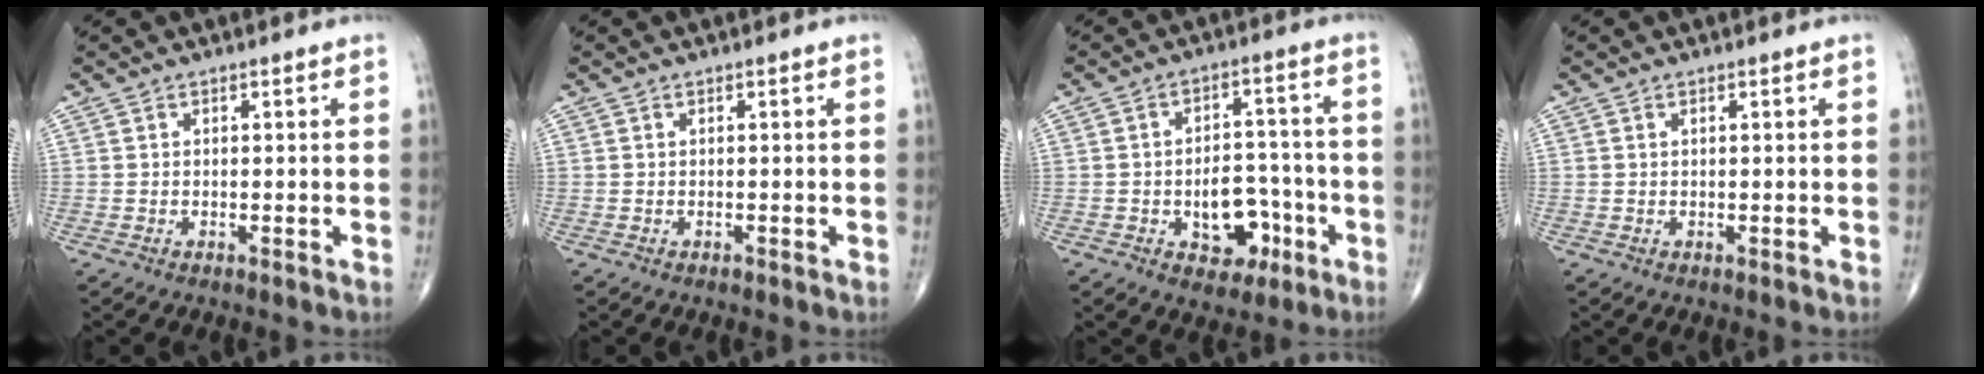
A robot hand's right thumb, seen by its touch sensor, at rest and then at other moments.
{"total": 0.0}
{"total": 9.9, "force": [-3.5, 6.7, 6.4], "torque": [-0.047, 0.038, -0.042]}
{"total": 0.0}